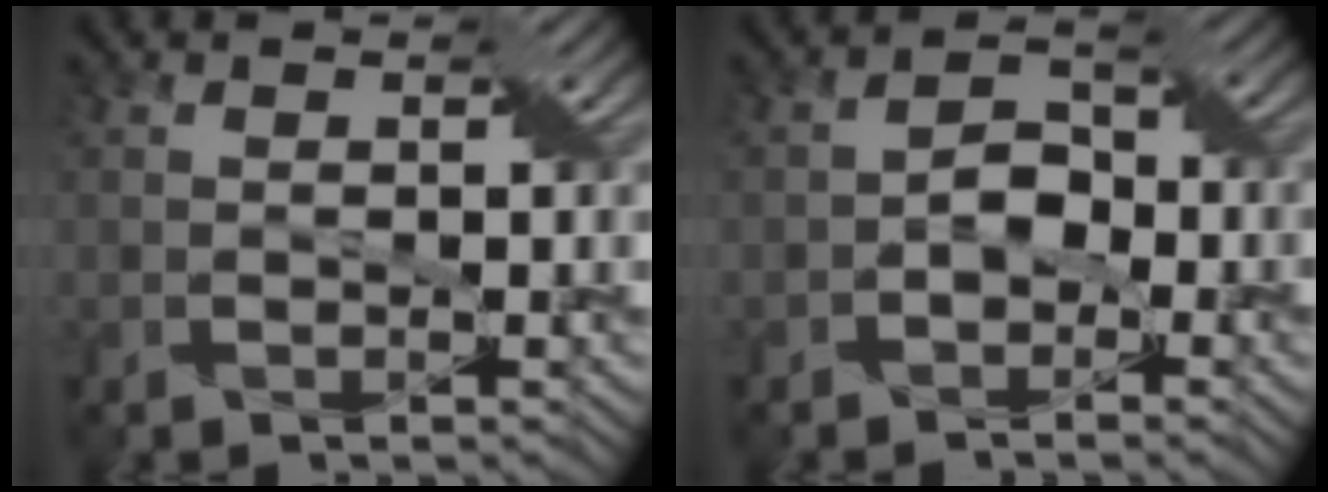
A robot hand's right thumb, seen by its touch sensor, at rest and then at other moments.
{"total": 3.1, "force": [-1.3, 2.2, 1.8], "torque": [-0.032, 0.010, -0.028]}